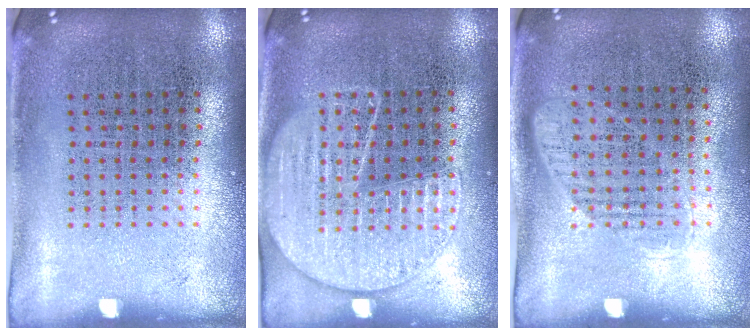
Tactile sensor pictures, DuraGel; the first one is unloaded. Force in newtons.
{"total": 1.6, "press": 1.5, "slide": 0.5}
{"total": 1.1, "press": 0.9, "slide": 0.6}